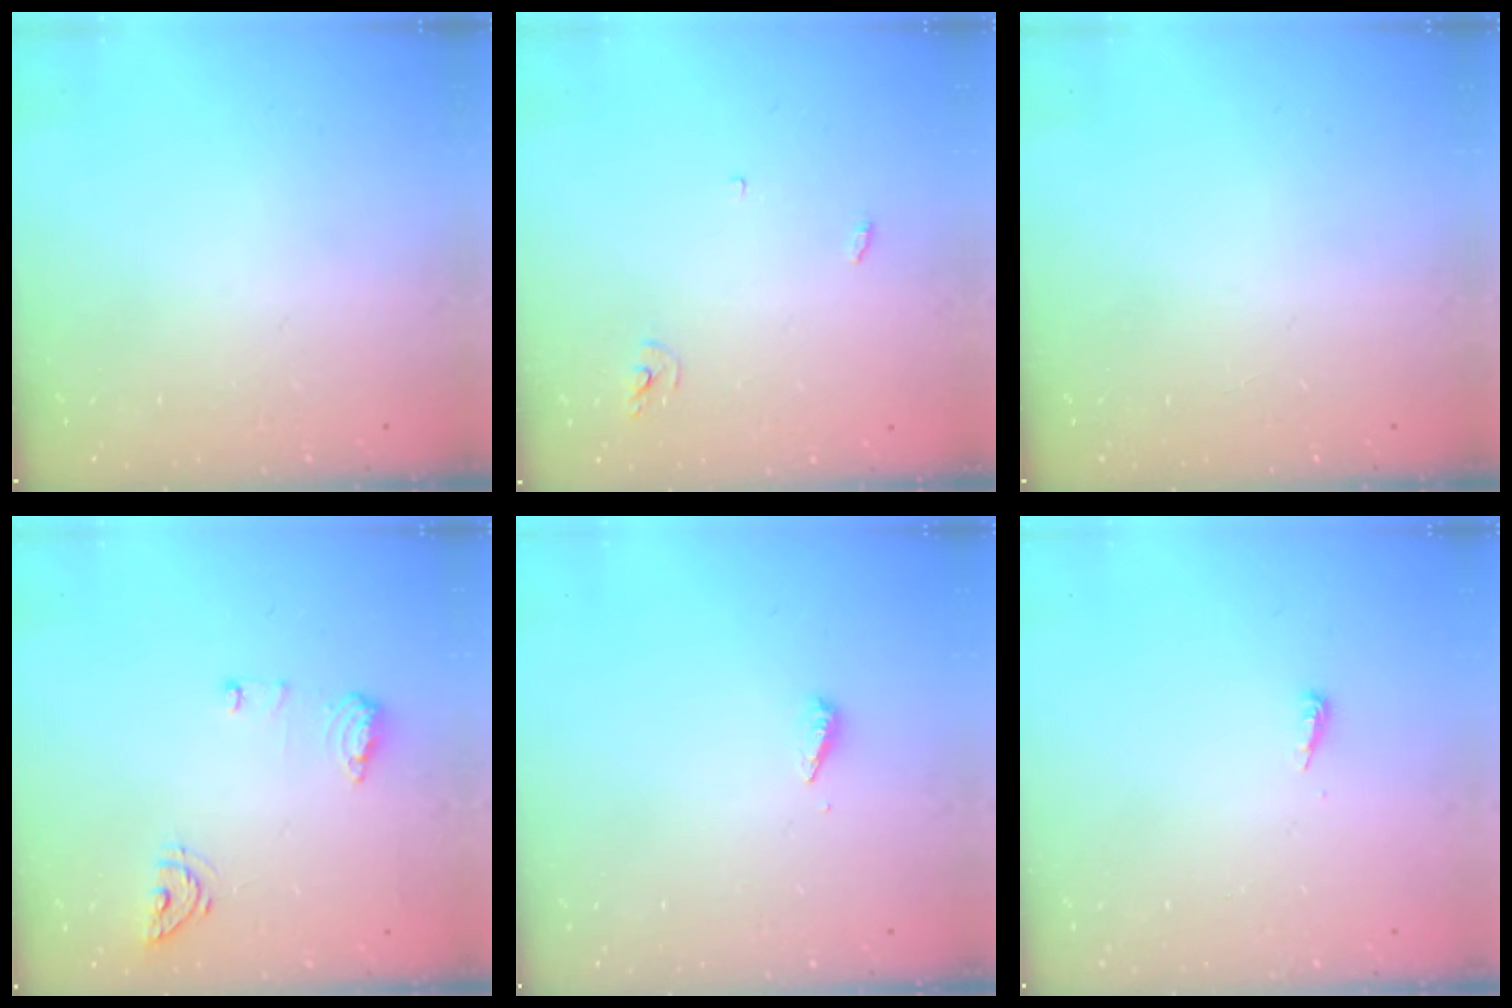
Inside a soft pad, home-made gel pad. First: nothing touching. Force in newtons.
{"total": 2.9, "press": 2.9, "slide": 0.2}
{"total": 0.0}
{"total": 9.2, "press": 9.0, "slide": 2.1}
{"total": 2.8, "press": 2.8, "slide": 0.2}
{"total": 4.0, "press": 4.0, "slide": 0.5}